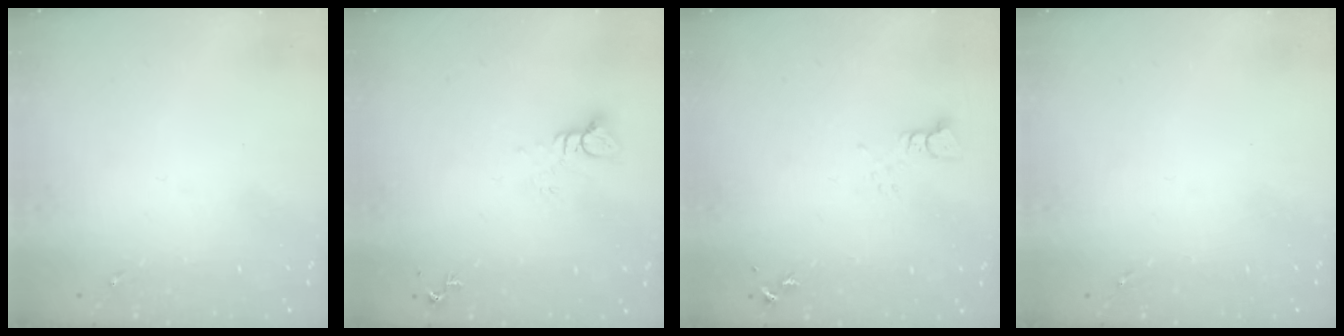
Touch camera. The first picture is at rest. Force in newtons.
{"total": 5.6, "press": 5.6, "slide": 0.4}
{"total": 3.0, "press": 3.0, "slide": 0.2}
{"total": 0.0}